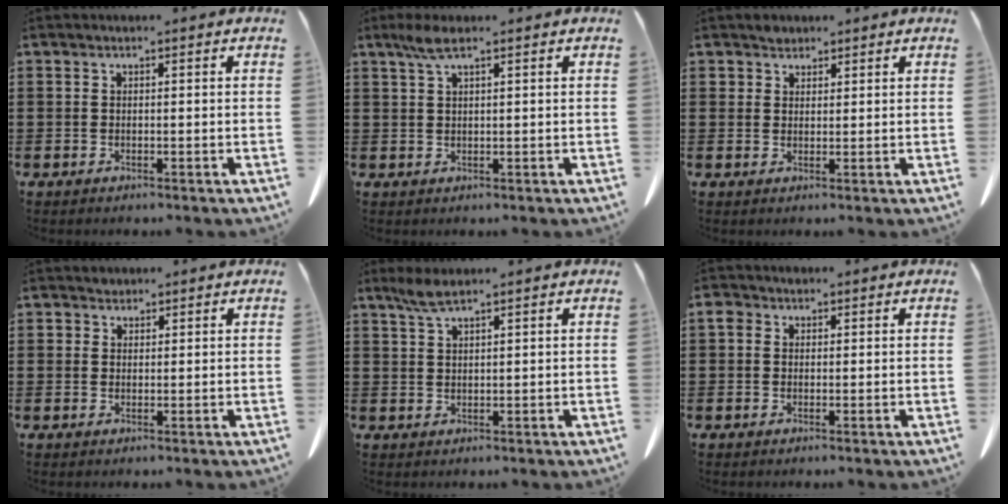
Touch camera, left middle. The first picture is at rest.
{"total": 3.1, "force": [1.7, 0.6, 2.5], "torque": [-0.054, 0.004, 0.031]}
{"total": 2.0, "force": [1.7, 0.9, 0.0], "torque": [-0.006, 0.002, 0.035]}
{"total": 1.4, "force": [1.1, 0.7, 0.0], "torque": [-0.003, 0.004, 0.023]}
{"total": 3.1, "force": [2.1, 0.5, 2.1], "torque": [-0.048, 0.001, 0.040]}
{"total": 1.6, "force": [0.7, 1.3, 0.6], "torque": [-0.018, 0.007, 0.013]}